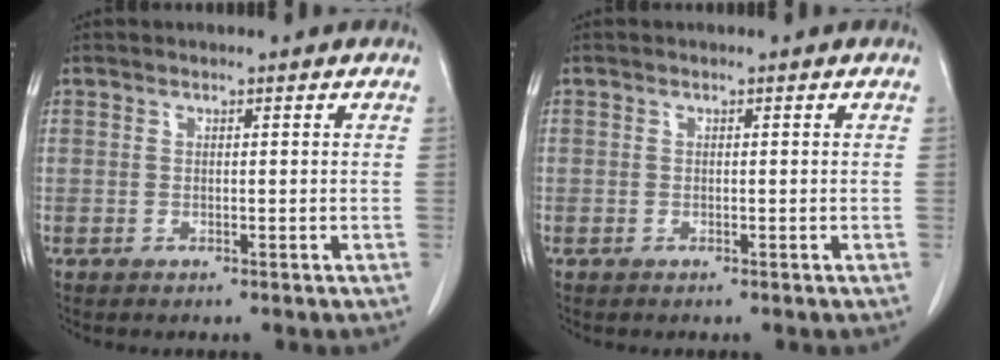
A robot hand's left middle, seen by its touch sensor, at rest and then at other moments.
{"total": 0.0}